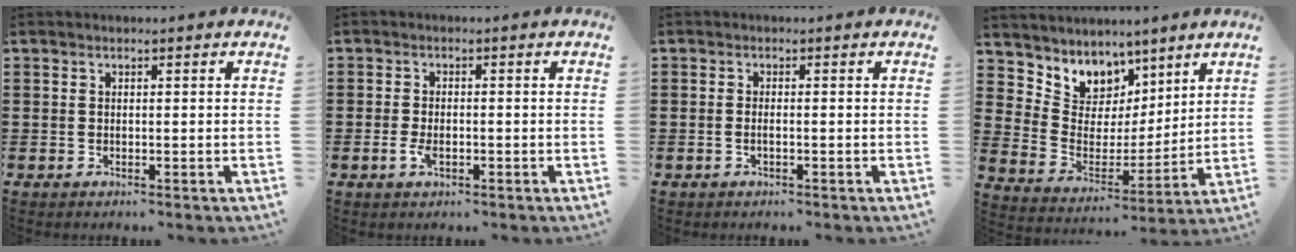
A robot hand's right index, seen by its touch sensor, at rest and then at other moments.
{"total": 2.5, "force": [-0.6, 1.1, 2.1], "torque": [-0.054, -0.008, -0.012]}
{"total": 0.8, "force": [-0.1, 0.0, 0.8], "torque": [-0.016, -0.007, 0.000]}
{"total": 6.9, "force": [5.1, 4.5, -1.2], "torque": [-0.032, -0.057, 0.094]}